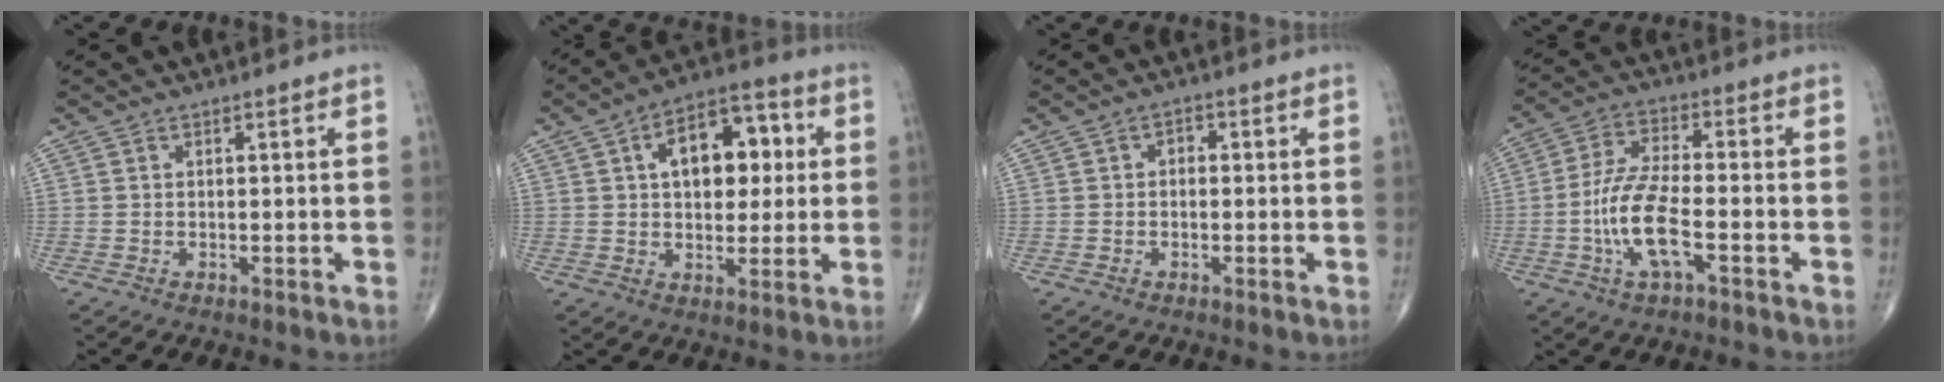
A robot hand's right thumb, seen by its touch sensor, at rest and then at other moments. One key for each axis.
{"total": 14.0, "fx": 3.1, "fy": 8.1, "fz": 10.9, "tx": -0.126, "ty": 0.017, "tz": 0.041}
{"total": 1.8, "fx": 0.0, "fy": 1.3, "fz": 1.3, "tx": -0.010, "ty": 0.008, "tz": -0.005}
{"total": 10.9, "fx": -3.3, "fy": 3.5, "fz": 9.7, "tx": -0.208, "ty": 0.022, "tz": -0.065}